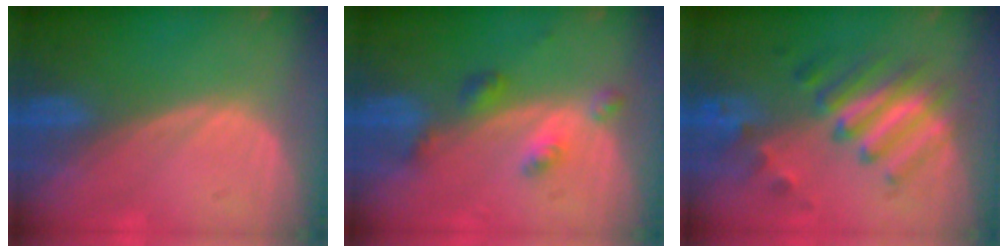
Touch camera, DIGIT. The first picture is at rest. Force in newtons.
{"total": 4.2, "press": 3.8, "slide": 1.8}
{"total": 7.6, "press": 7.5, "slide": 1.0}